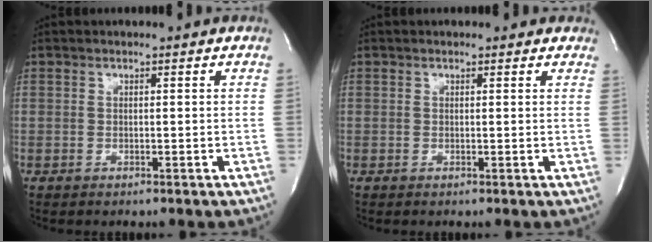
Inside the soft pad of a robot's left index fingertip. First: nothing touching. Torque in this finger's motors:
{"motor_torque": [0.38, -0.44, 0.11, -0.01]}